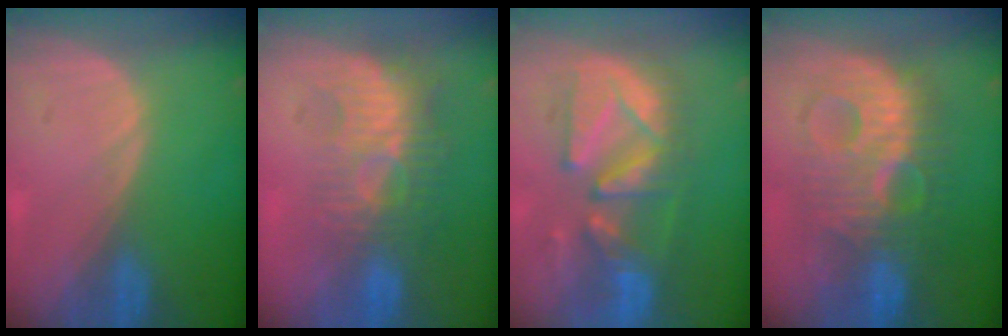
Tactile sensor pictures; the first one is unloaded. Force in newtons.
{"total": 9.4, "press": 8.4, "slide": 4.3}
{"total": 10.4, "press": 10.2, "slide": 2.3}
{"total": 10.6, "press": 10.6, "slide": 0.3}